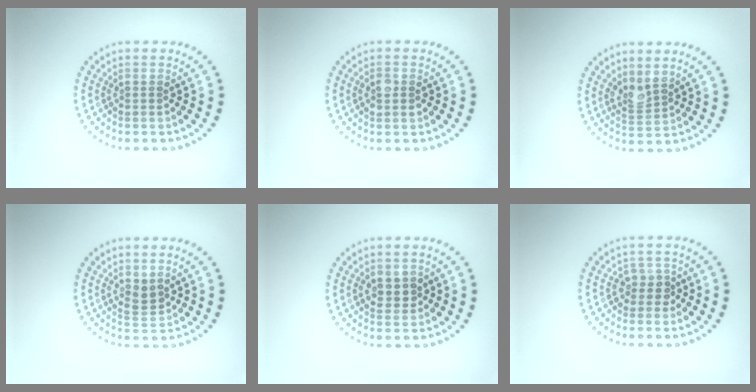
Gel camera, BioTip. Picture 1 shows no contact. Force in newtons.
{"total": 1.5, "press": 1.5, "slide": 0.1}
{"total": 2.1, "press": 1.7, "slide": 1.2}
{"total": 1.8, "press": 1.6, "slide": 0.9}
{"total": 1.7, "press": 1.7, "slide": 0.6}
{"total": 1.9, "press": 1.6, "slide": 1.1}